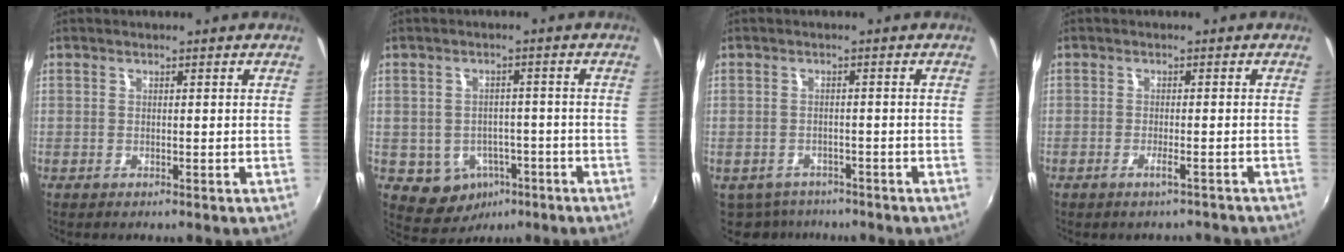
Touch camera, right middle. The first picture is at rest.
{"total": 7.5, "force": [-3.4, 6.2, 2.4], "torque": [-0.060, 0.009, -0.026]}
{"total": 6.6, "force": [-5.3, 3.6, 1.5], "torque": [-0.046, -0.016, -0.077]}
{"total": 3.8, "force": [-3.6, 0.5, 1.2], "torque": [-0.025, -0.004, -0.047]}